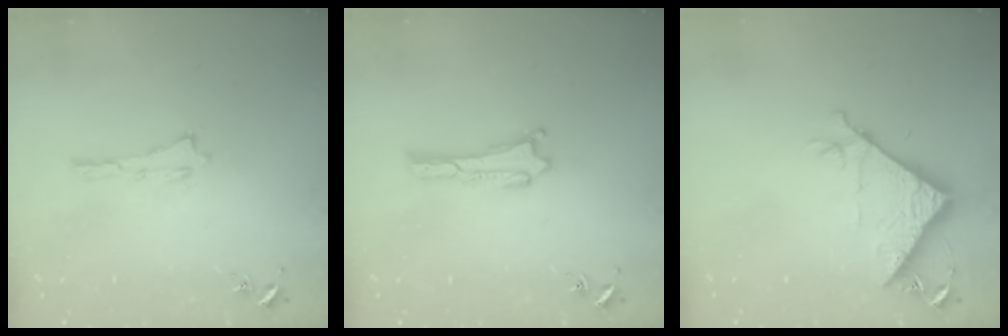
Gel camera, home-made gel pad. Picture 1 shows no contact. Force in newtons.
{"total": 0.0}
{"total": 8.3, "press": 8.3, "slide": 0.8}